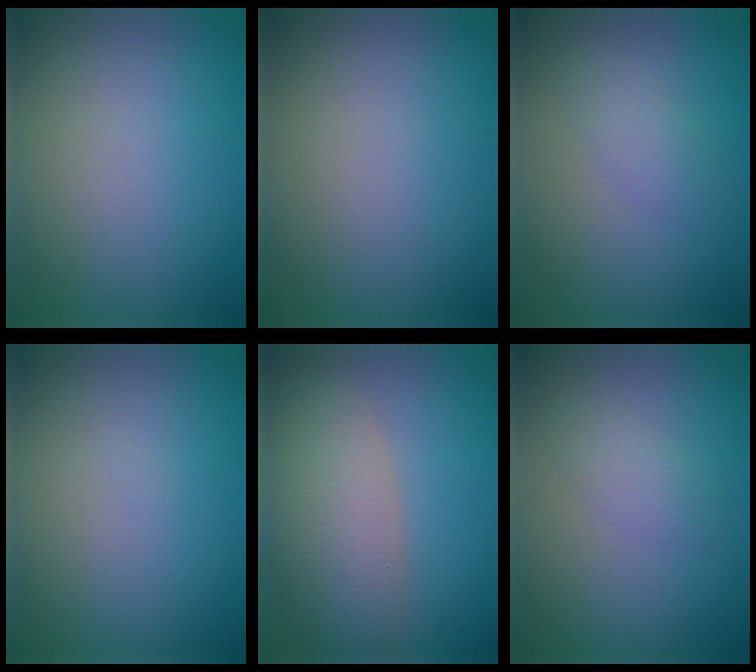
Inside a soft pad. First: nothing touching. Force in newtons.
{"total": 0.0}
{"total": 1.9, "press": 1.9, "slide": 0.2}
{"total": 0.0}
{"total": 7.0, "press": 7.0, "slide": 0.6}
{"total": 1.5, "press": 1.5, "slide": 0.0}